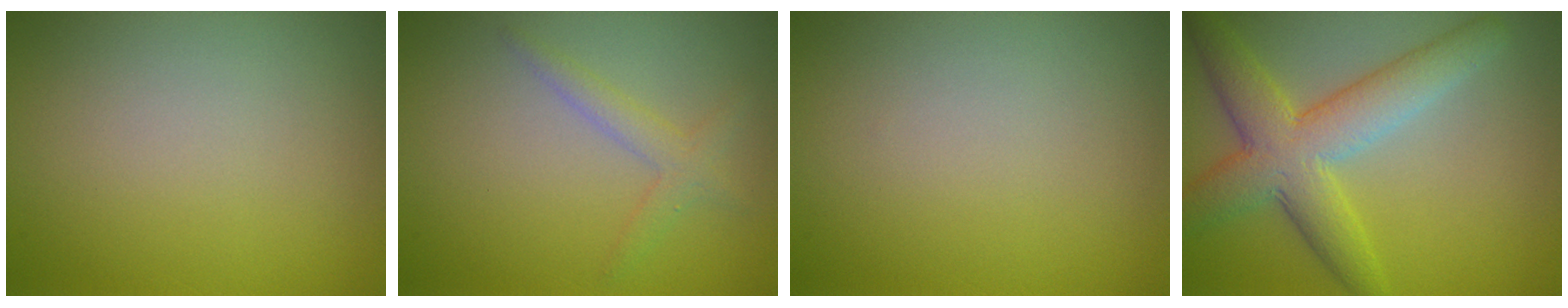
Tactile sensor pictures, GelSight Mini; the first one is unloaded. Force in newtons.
{"total": 1.8, "press": 1.8, "slide": 0.1}
{"total": 0.0}
{"total": 6.6, "press": 6.6, "slide": 0.1}